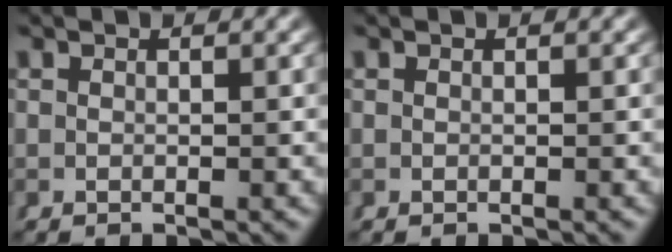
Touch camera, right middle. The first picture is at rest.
{"total": 0.0}